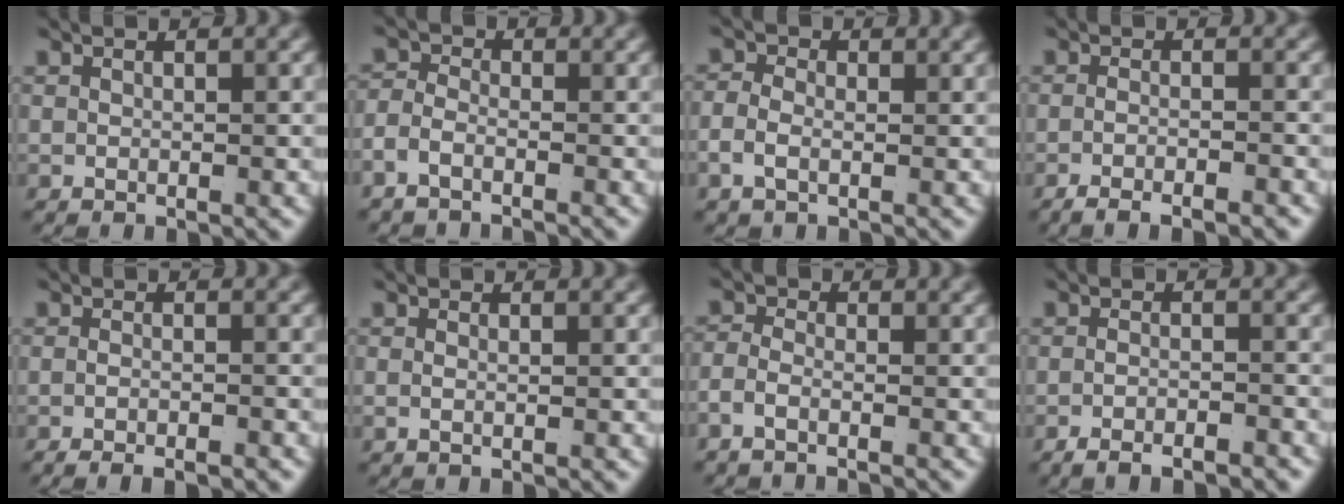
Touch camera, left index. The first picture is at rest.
{"total": 2.6, "force": [-2.1, 1.1, 0.9], "torque": [-0.028, -0.016, -0.033]}
{"total": 1.8, "force": [-0.6, 1.2, 1.2], "torque": [-0.039, -0.012, -0.008]}
{"total": 3.7, "force": [-3.4, 0.5, 1.5], "torque": [-0.026, -0.009, -0.051]}
{"total": 2.7, "force": [-2.3, 0.2, 1.3], "torque": [-0.023, -0.006, -0.035]}
{"total": 0.6, "force": [-0.1, -0.1, 0.6], "torque": [-0.014, -0.006, 0.002]}
{"total": 2.3, "force": [-1.8, 0.8, 1.2], "torque": [-0.036, -0.012, -0.029]}
{"total": 3.3, "force": [-3.1, 0.4, 1.0], "torque": [-0.014, -0.008, -0.049]}